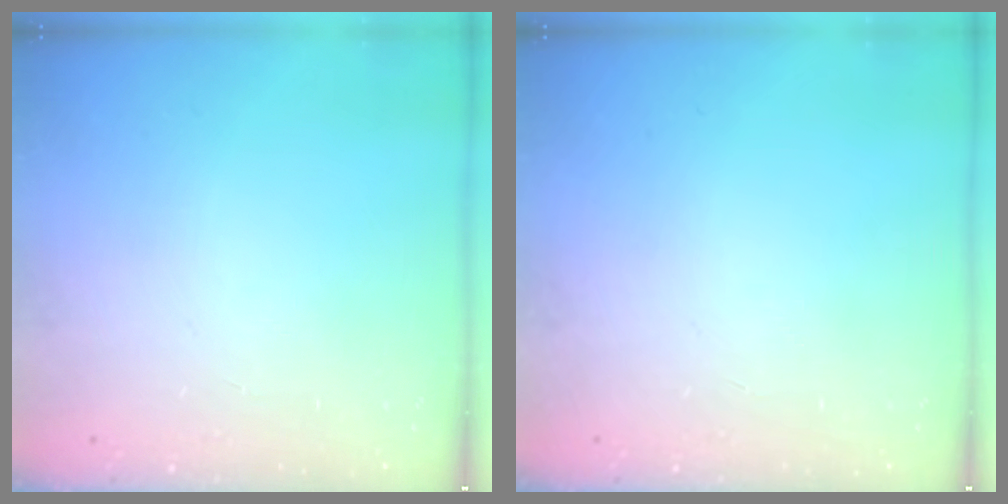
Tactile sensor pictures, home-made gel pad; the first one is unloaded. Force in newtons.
{"total": 0.0}